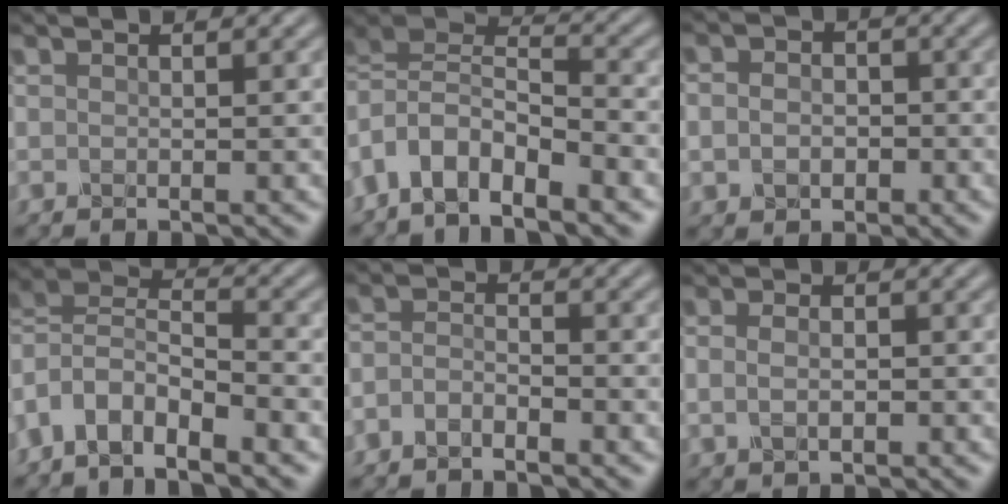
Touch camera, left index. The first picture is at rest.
{"total": 7.2, "force": [-3.4, 3.5, 5.2], "torque": [-0.095, 0.006, -0.075]}
{"total": 3.0, "force": [-0.4, 2.6, 1.4], "torque": [-0.008, 0.004, -0.024]}
{"total": 6.8, "force": [-3.8, 3.3, 4.6], "torque": [-0.084, 0.007, -0.083]}
{"total": 2.2, "force": [-1.6, 1.0, 1.2], "torque": [-0.027, 0.006, -0.042]}
{"total": 2.8, "force": [0.1, 2.0, 2.0], "torque": [-0.019, 0.008, -0.006]}